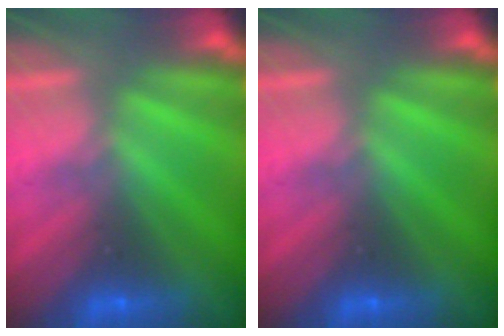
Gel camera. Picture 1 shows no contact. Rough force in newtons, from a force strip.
{"total": 0.0}